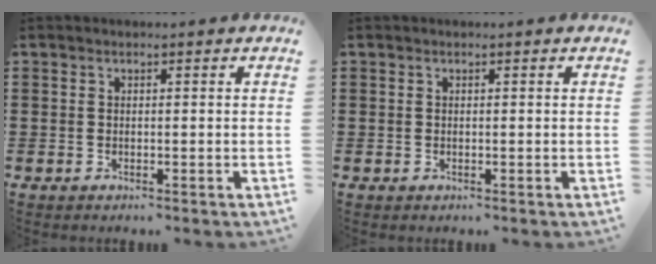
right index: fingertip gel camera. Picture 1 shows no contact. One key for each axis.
{"total": 0.0}